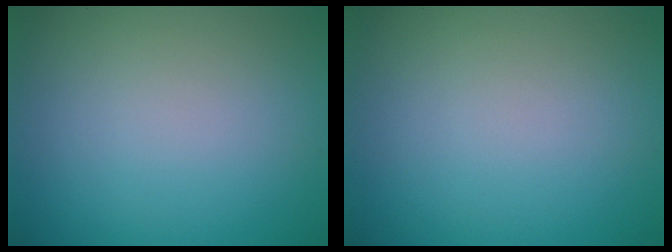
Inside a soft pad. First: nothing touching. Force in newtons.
{"total": 0.0}